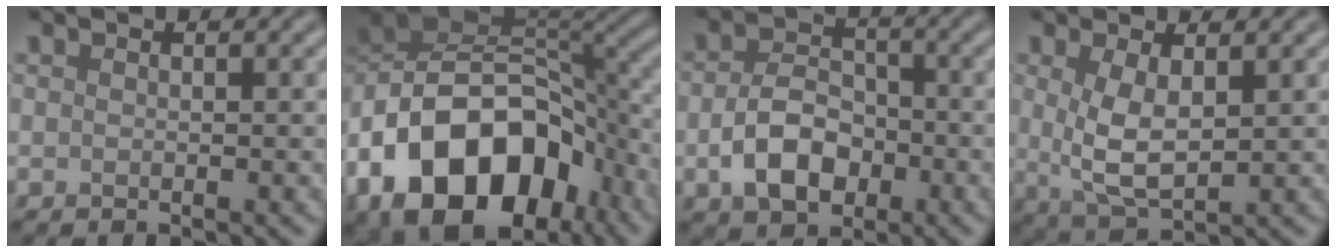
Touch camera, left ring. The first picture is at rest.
{"total": 15.9, "force": [-6.9, 10.2, 10.0], "torque": [-0.177, 0.004, -0.132]}
{"total": 5.3, "force": [-1.6, 3.6, 3.5], "torque": [-0.068, -0.001, -0.032]}
{"total": 4.2, "force": [0.7, 1.7, 3.8], "torque": [-0.079, -0.005, 0.019]}